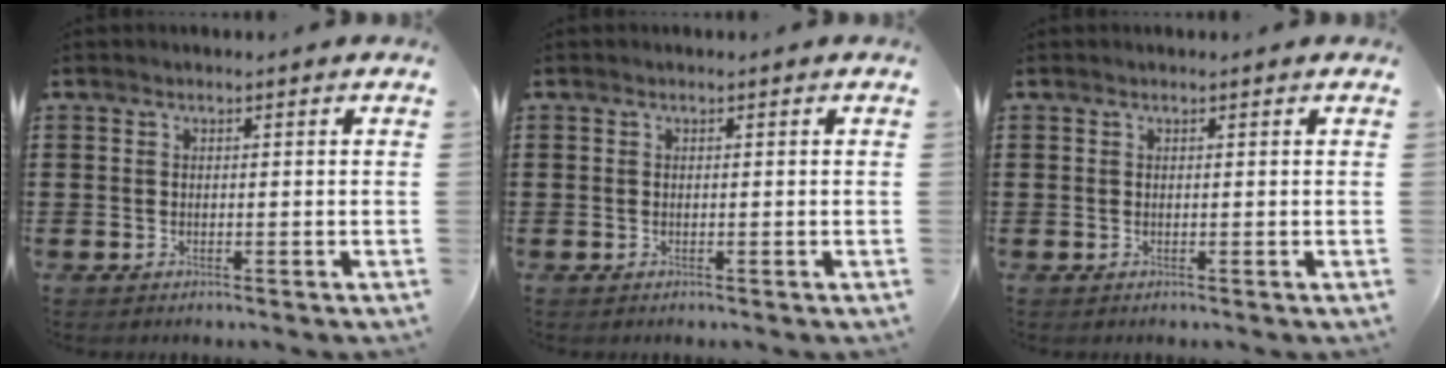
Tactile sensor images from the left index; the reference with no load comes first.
{"total": 0.0}
{"total": 0.0}